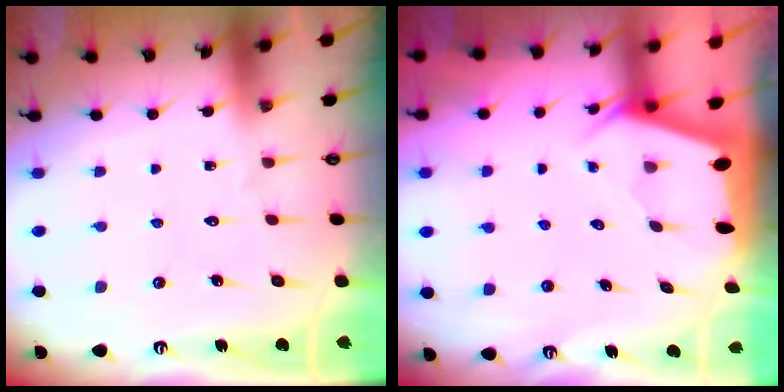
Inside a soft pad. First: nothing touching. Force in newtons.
{"total": 2.9, "press": 2.9, "slide": 0.2}